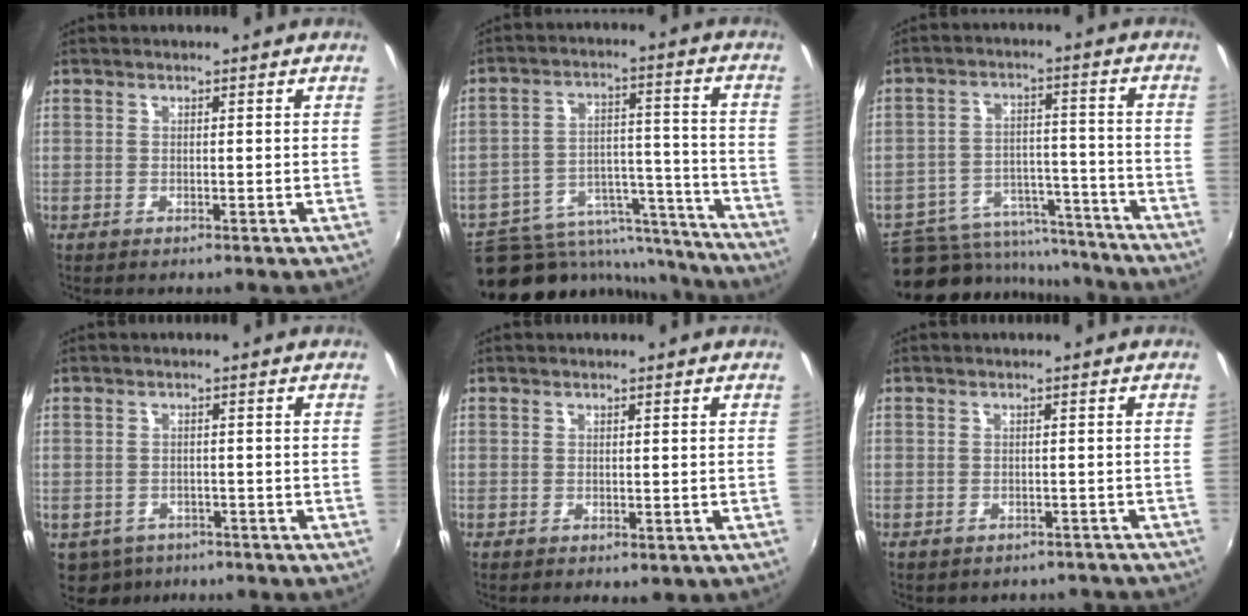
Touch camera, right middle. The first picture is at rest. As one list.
[{"total": 19.5, "force": [-16.2, 9.2, 5.8], "torque": [-0.105, 0.042, -0.207]}, {"total": 15.3, "force": [-12.8, 7.4, 3.8], "torque": [-0.081, 0.034, -0.171]}, {"total": 6.3, "force": [-4.0, 4.4, 2.1], "torque": [-0.059, -0.017, -0.057]}, {"total": 0.7, "force": [0.1, 0.5, 0.4], "torque": [-0.006, -0.003, 0.001]}, {"total": 6.4, "force": [-5.6, 2.6, 1.4], "torque": [-0.026, -0.005, -0.060]}]